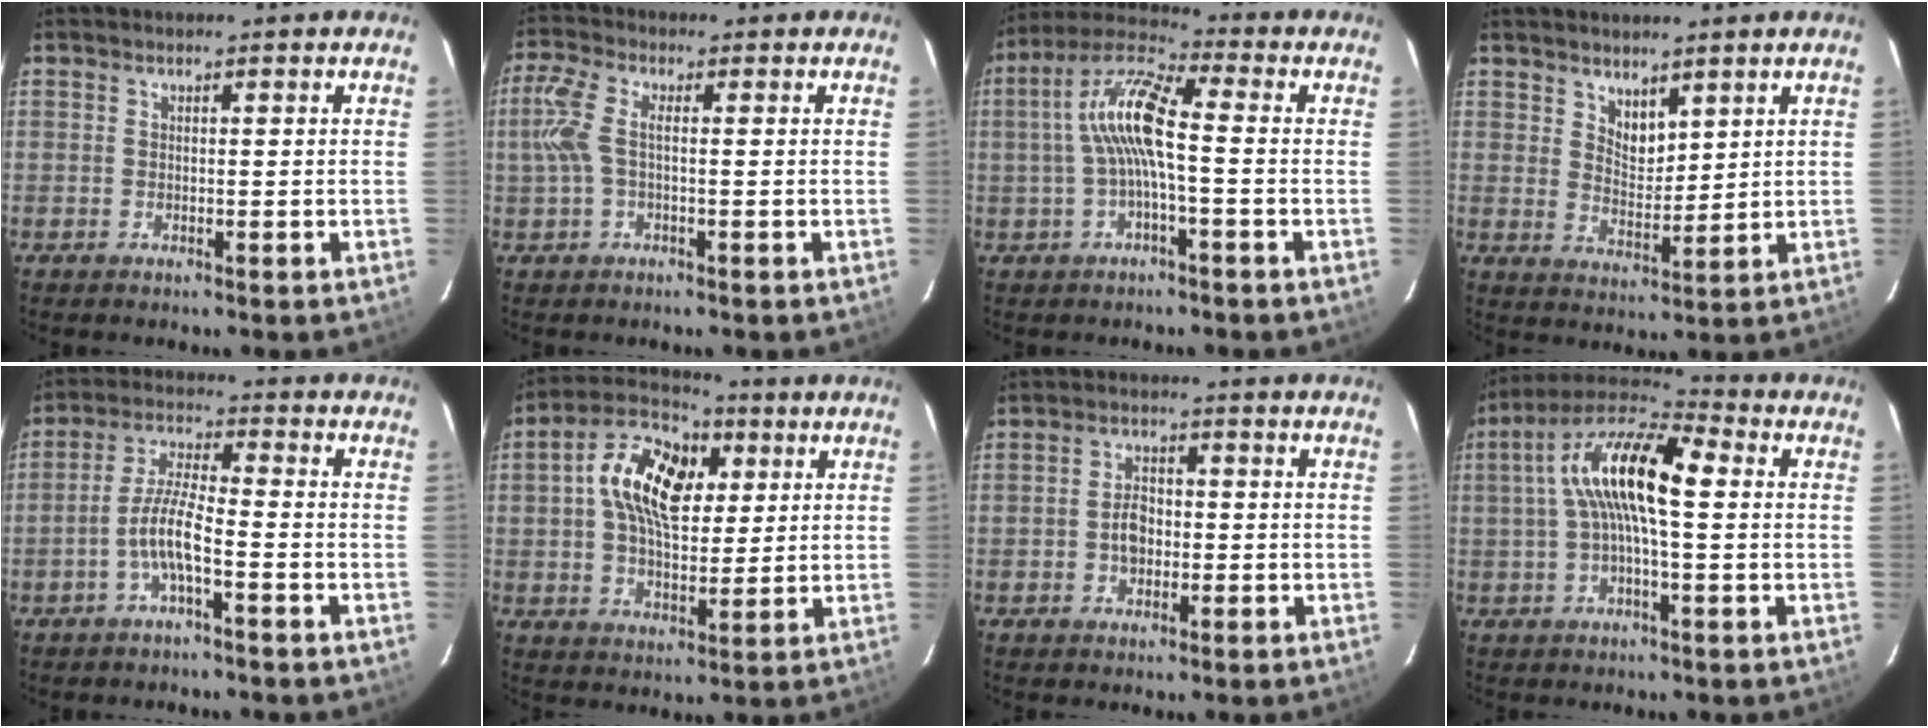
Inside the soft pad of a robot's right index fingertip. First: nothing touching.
{"total": 5.6, "force": [-0.1, 2.0, 5.3], "torque": [-0.122, 0.010, 0.000]}
{"total": 10.2, "force": [-0.4, 2.2, 10.0], "torque": [-0.206, 0.022, -0.011]}
{"total": 4.7, "force": [3.5, 2.4, 2.0], "torque": [-0.025, 0.000, 0.066]}
{"total": 6.3, "force": [-2.8, 0.9, 5.5], "torque": [-0.120, 0.010, -0.054]}
{"total": 14.6, "force": [3.9, 8.8, 11.1], "torque": [-0.209, 0.035, 0.060]}
{"total": 4.3, "force": [-0.8, 3.0, 2.9], "torque": [-0.053, 0.010, -0.010]}
{"total": 14.4, "force": [2.2, 4.5, 13.5], "torque": [-0.249, 0.028, 0.024]}